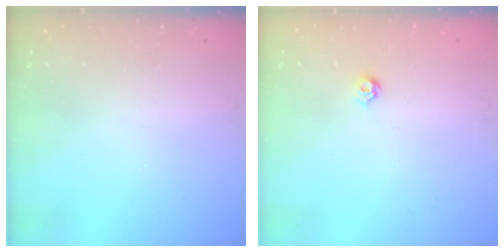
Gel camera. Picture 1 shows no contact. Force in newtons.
{"total": 4.4, "press": 4.3, "slide": 0.9}